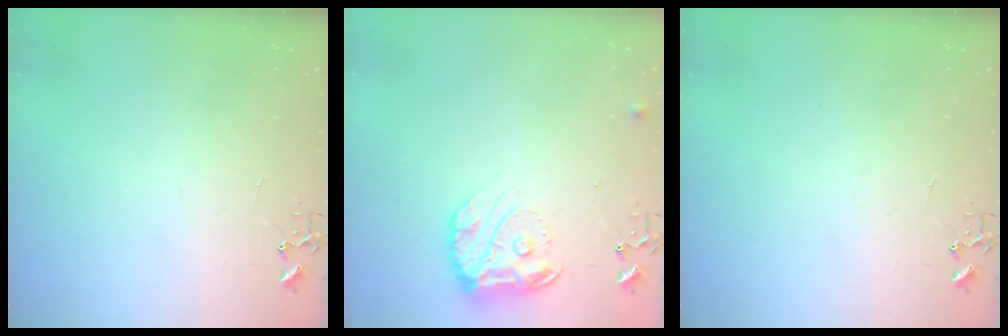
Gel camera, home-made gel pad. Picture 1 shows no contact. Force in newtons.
{"total": 14.5, "press": 14.4, "slide": 0.8}
{"total": 0.0}